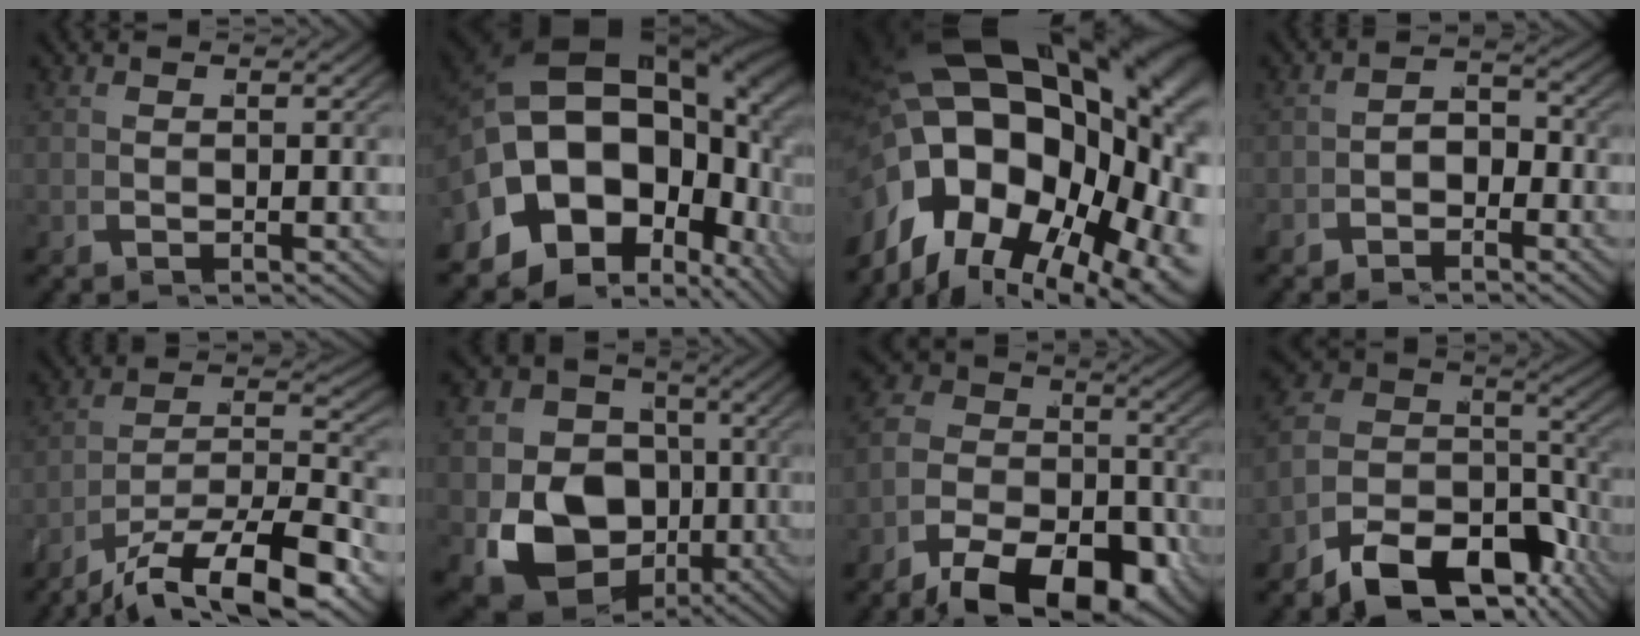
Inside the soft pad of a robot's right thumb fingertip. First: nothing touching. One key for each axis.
{"total": 22.5, "fx": 1.8, "fy": 15.9, "fz": 15.9, "tx": -0.279, "ty": -0.002, "tz": 0.012}
{"total": 24.4, "fx": 0.9, "fy": 16.7, "fz": 17.8, "tx": -0.317, "ty": -0.037, "tz": 0.013}
{"total": 2.4, "fx": -1.4, "fy": 1.5, "fz": 1.3, "tx": -0.013, "ty": -0.008, "tz": -0.027}
{"total": 10.8, "fx": -5.3, "fy": 5.5, "fz": 7.6, "tx": -0.122, "ty": -0.020, "tz": -0.085}
{"total": 16.1, "fx": -3.2, "fy": 13.2, "fz": 8.5, "tx": -0.191, "ty": -0.074, "tz": -0.038}
{"total": 11.5, "fx": -4.5, "fy": 7.4, "fz": 7.6, "tx": -0.114, "ty": -0.030, "tz": -0.076}
{"total": 12.0, "fx": -4.0, "fy": 7.1, "fz": 8.7, "tx": -0.150, "ty": -0.025, "tz": -0.053}